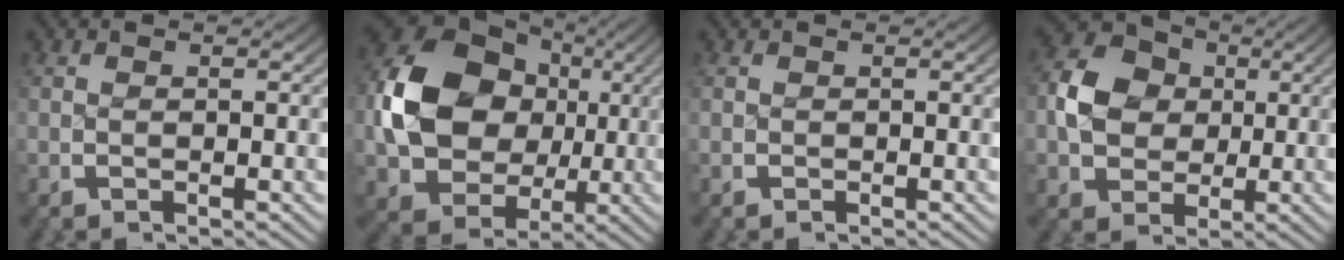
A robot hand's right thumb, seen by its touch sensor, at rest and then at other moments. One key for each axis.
{"total": 12.7, "fx": 1.2, "fy": 10.0, "fz": 7.7, "tx": -0.196, "ty": -0.050, "tz": 0.044}
{"total": 0.6, "fx": 0.1, "fy": 0.0, "fz": -0.6, "tx": 0.014, "ty": 0.000, "tz": 0.004}
{"total": 7.9, "fx": 1.4, "fy": 6.6, "fz": 4.2, "tx": -0.087, "ty": -0.009, "tz": 0.032}